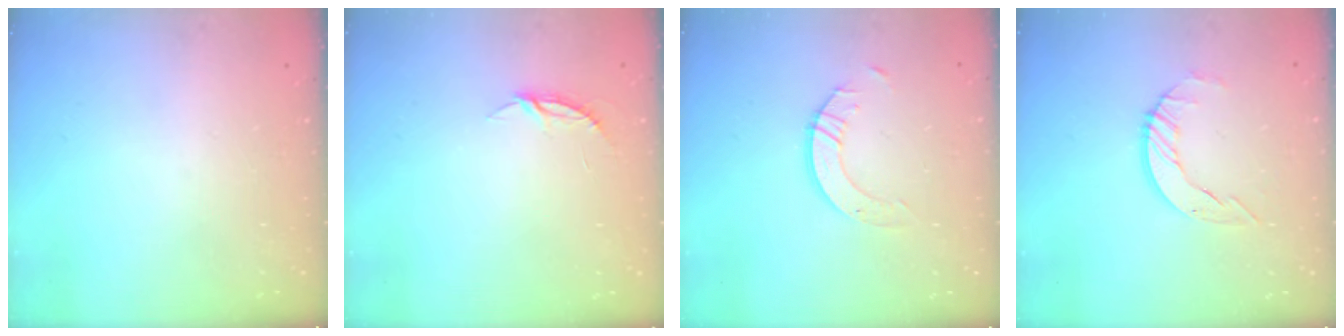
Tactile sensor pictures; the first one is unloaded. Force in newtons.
{"total": 3.8, "press": 3.8, "slide": 0.2}
{"total": 4.8, "press": 4.7, "slide": 0.4}
{"total": 5.2, "press": 5.2, "slide": 0.5}